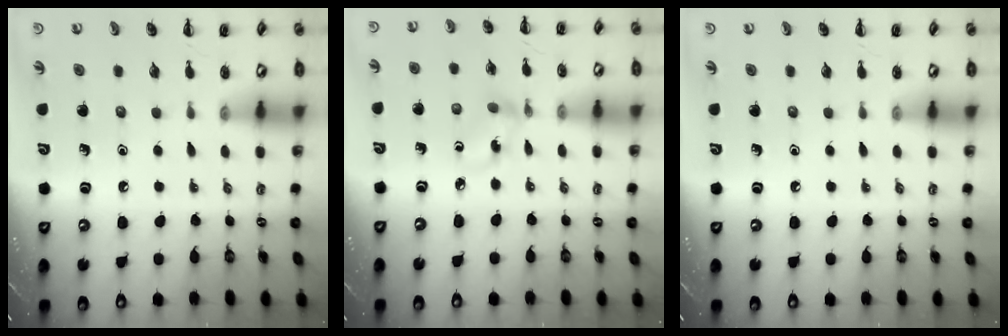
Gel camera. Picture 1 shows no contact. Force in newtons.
{"total": 3.0, "press": 2.9, "slide": 0.7}
{"total": 0.0}